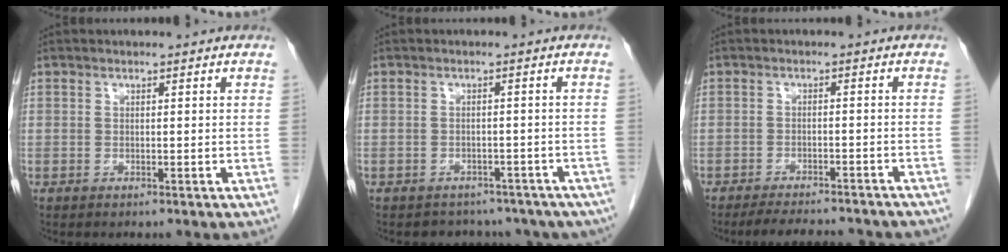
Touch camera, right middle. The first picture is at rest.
{"total": 10.7, "force": [-8.4, 6.2, 2.3], "torque": [-0.026, 0.012, -0.081]}
{"total": 12.5, "force": [-11.3, 2.4, 4.9], "torque": [-0.067, -0.005, -0.138]}